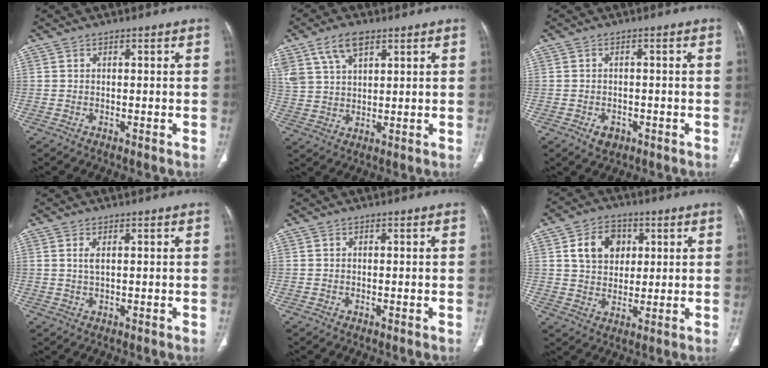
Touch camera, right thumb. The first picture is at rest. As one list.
[{"total": 8.8, "force": [5.1, 4.6, 5.5], "torque": [-0.102, -0.009, 0.106]}, {"total": 2.8, "force": [-1.3, 2.0, 1.3], "torque": [-0.013, 0.005, -0.013]}, {"total": 1.7, "force": [0.6, 0.5, 1.5], "torque": [-0.039, 0.001, 0.017]}, {"total": 0.0}, {"total": 9.5, "force": [3.0, 7.4, 5.2], "torque": [-0.053, -0.006, 0.053]}]